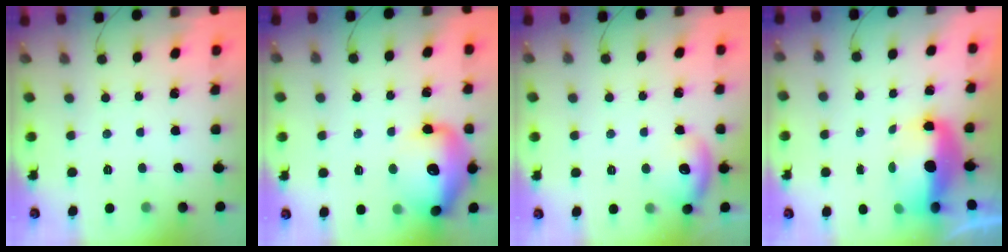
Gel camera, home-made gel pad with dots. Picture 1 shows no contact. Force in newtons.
{"total": 16.7, "press": 16.3, "slide": 3.3}
{"total": 9.9, "press": 9.8, "slide": 1.2}
{"total": 7.8, "press": 7.7, "slide": 1.4}